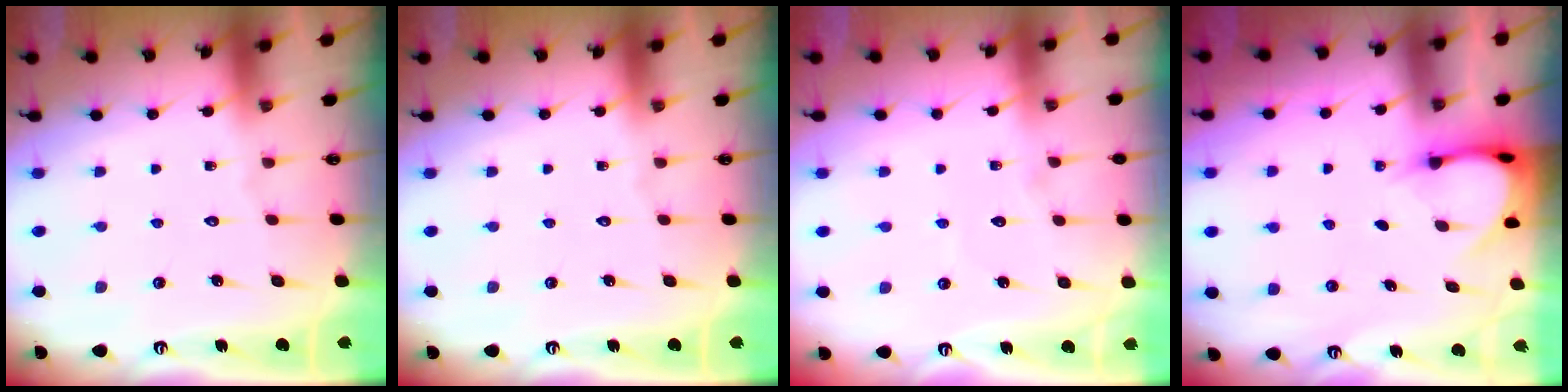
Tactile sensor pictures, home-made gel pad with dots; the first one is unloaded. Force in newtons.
{"total": 0.0}
{"total": 2.7, "press": 2.7, "slide": 0.3}
{"total": 3.9, "press": 3.9, "slide": 0.4}